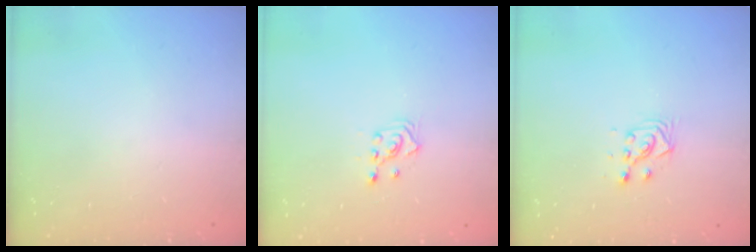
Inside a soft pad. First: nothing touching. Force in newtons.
{"total": 2.6, "press": 2.4, "slide": 1.0}
{"total": 3.5, "press": 3.4, "slide": 0.9}